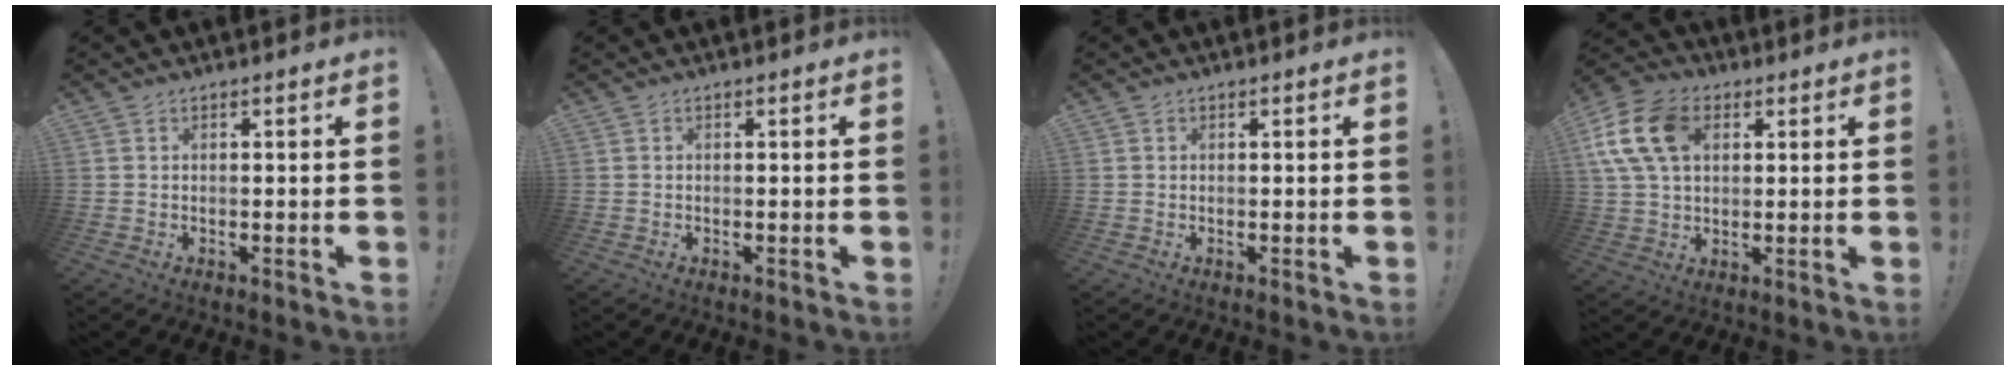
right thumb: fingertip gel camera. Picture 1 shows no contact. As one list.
[{"total": 0.0}, {"total": 0.0}, {"total": 15.2, "force": [4.5, 10.5, 10.1], "torque": [-0.194, 0.002, 0.091]}]